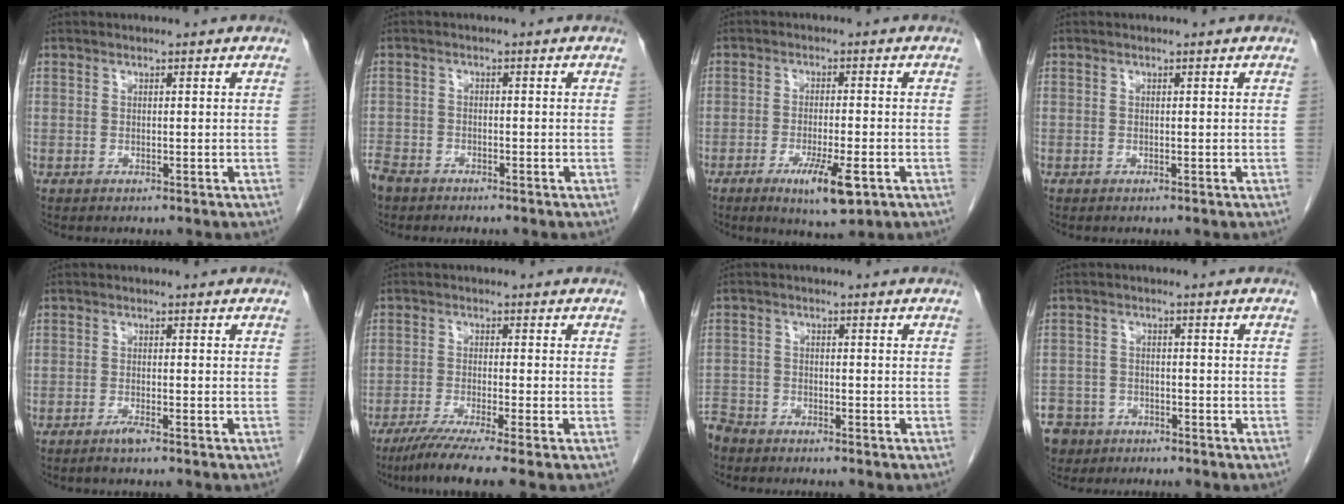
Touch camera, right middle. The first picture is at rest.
{"total": 5.1, "force": [-4.2, 2.5, 1.4], "torque": [-0.033, -0.006, -0.081]}
{"total": 7.2, "force": [-3.4, 1.2, 6.2], "torque": [-0.108, -0.014, -0.050]}
{"total": 0.0}
{"total": 1.5, "force": [-1.2, -0.1, 0.9], "torque": [-0.023, -0.002, -0.024]}
{"total": 7.4, "force": [-5.6, -1.1, 4.8], "torque": [-0.076, -0.023, -0.095]}
{"total": 5.1, "force": [-4.8, 1.9, 0.4], "torque": [-0.008, -0.009, -0.096]}
{"total": 9.0, "force": [-6.1, 6.4, 1.6], "torque": [-0.059, -0.001, -0.106]}